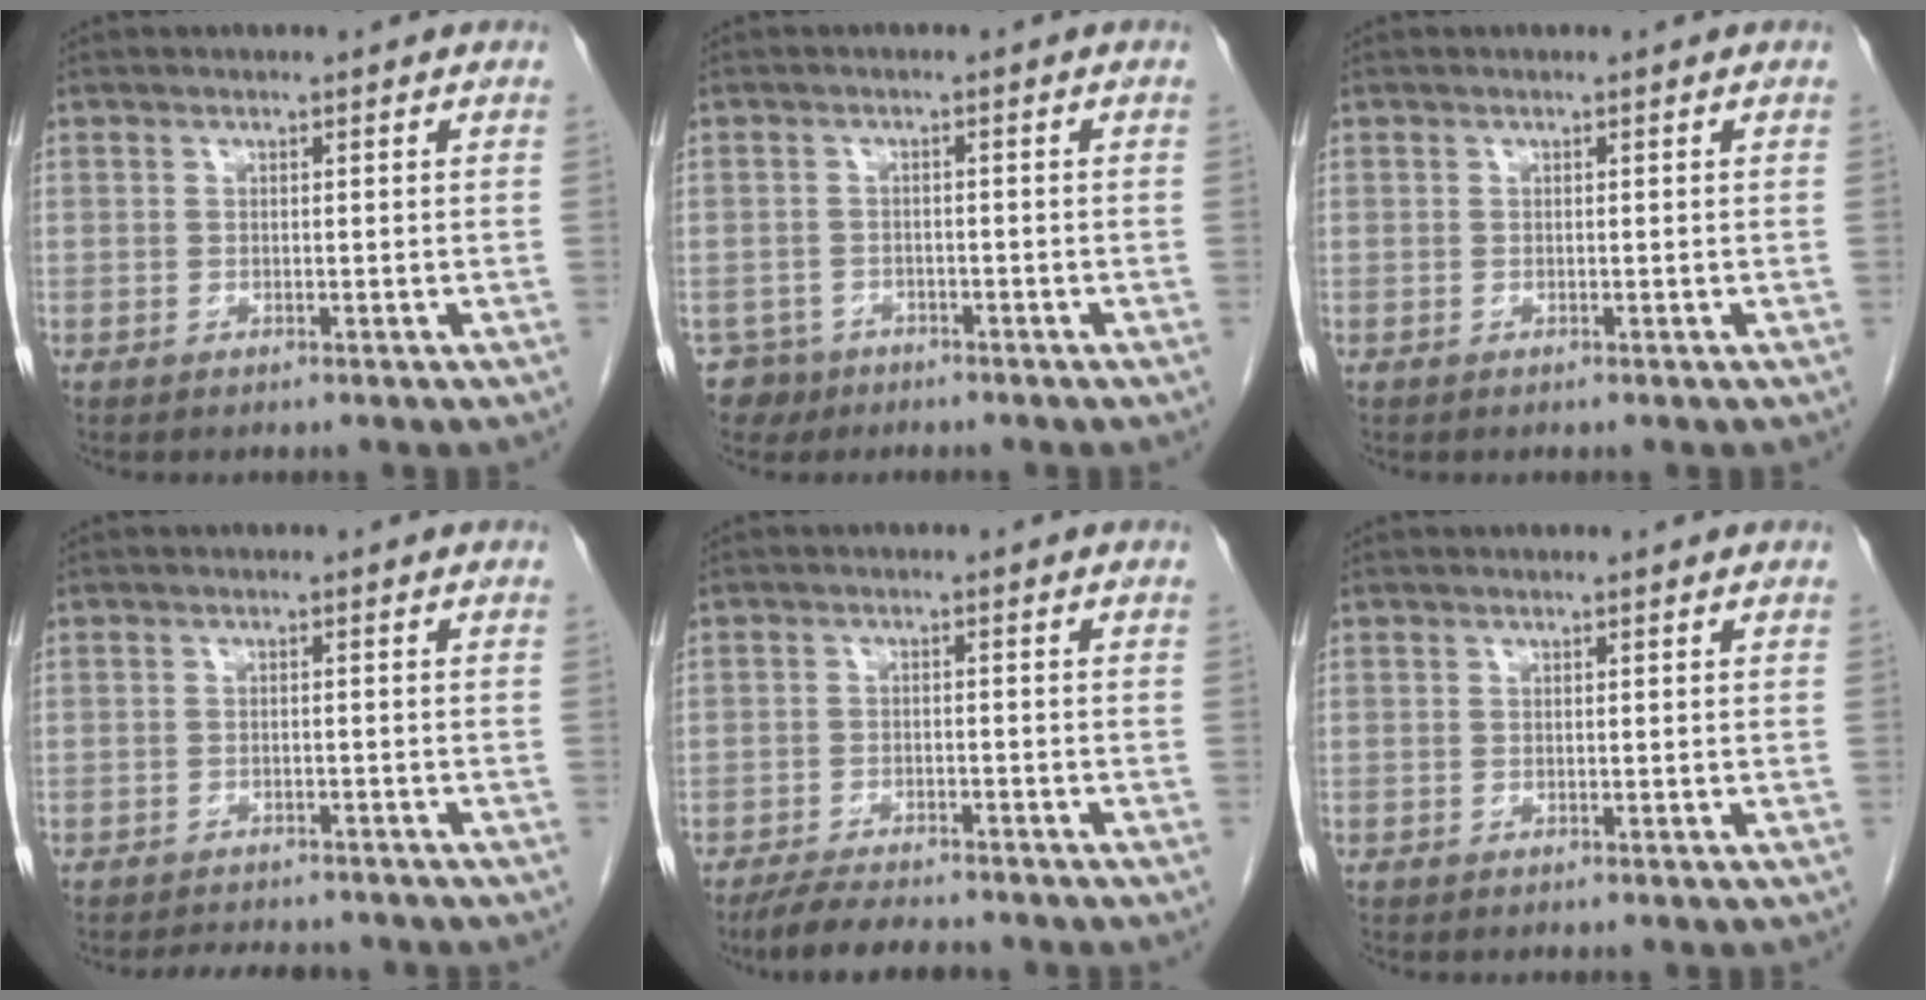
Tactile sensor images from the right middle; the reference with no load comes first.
{"total": 3.3, "force": [-2.3, 2.3, -0.4], "torque": [0.011, 0.006, -0.038]}
{"total": 0.0}
{"total": 6.8, "force": [-6.3, 1.9, 1.9], "torque": [-0.030, -0.004, -0.079]}
{"total": 6.8, "force": [-6.1, 1.2, 2.7], "torque": [-0.049, -0.019, -0.101]}
{"total": 0.0}